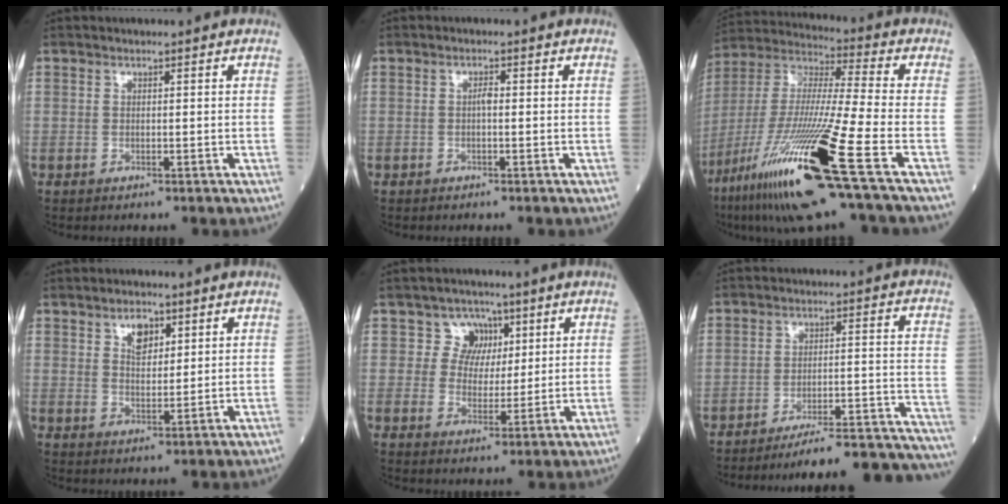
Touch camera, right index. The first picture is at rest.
{"total": 0.9, "force": [-0.1, 0.2, 0.9], "torque": [-0.017, 0.002, -0.001]}
{"total": 24.0, "force": [-11.8, 0.0, 20.9], "torque": [-0.421, -0.058, -0.218]}
{"total": 4.1, "force": [2.3, 2.1, 2.7], "torque": [-0.048, 0.002, 0.044]}
{"total": 5.2, "force": [2.3, 4.6, 0.7], "torque": [-0.001, 0.012, 0.040]}
{"total": 23.1, "force": [-22.4, -0.9, 5.7], "torque": [-0.026, -0.002, -0.291]}